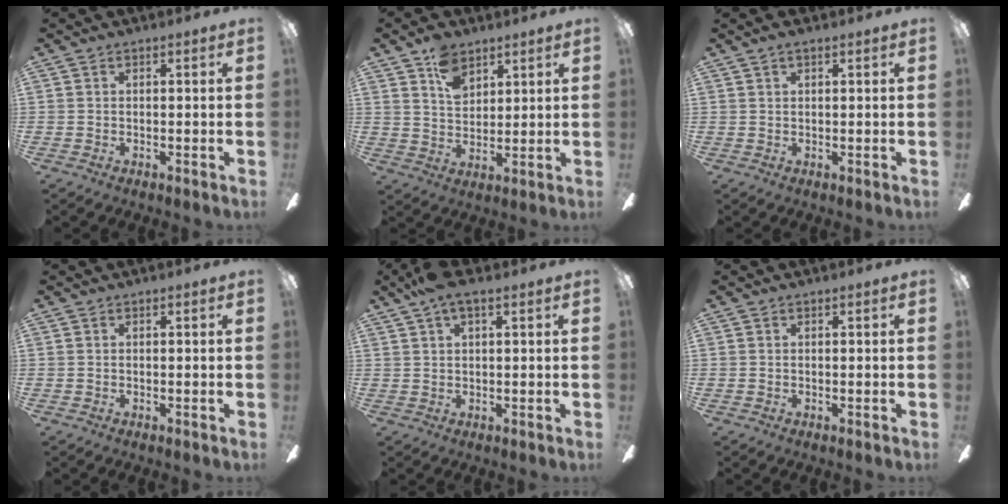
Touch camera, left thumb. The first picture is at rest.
{"total": 8.0, "force": [5.1, 5.0, 3.6], "torque": [-0.064, -0.012, 0.094]}
{"total": 1.4, "force": [0.9, 0.4, 1.0], "torque": [-0.019, 0.002, 0.015]}
{"total": 0.0}
{"total": 4.7, "force": [2.8, 1.2, 3.6], "torque": [-0.073, 0.000, 0.051]}
{"total": 0.0}